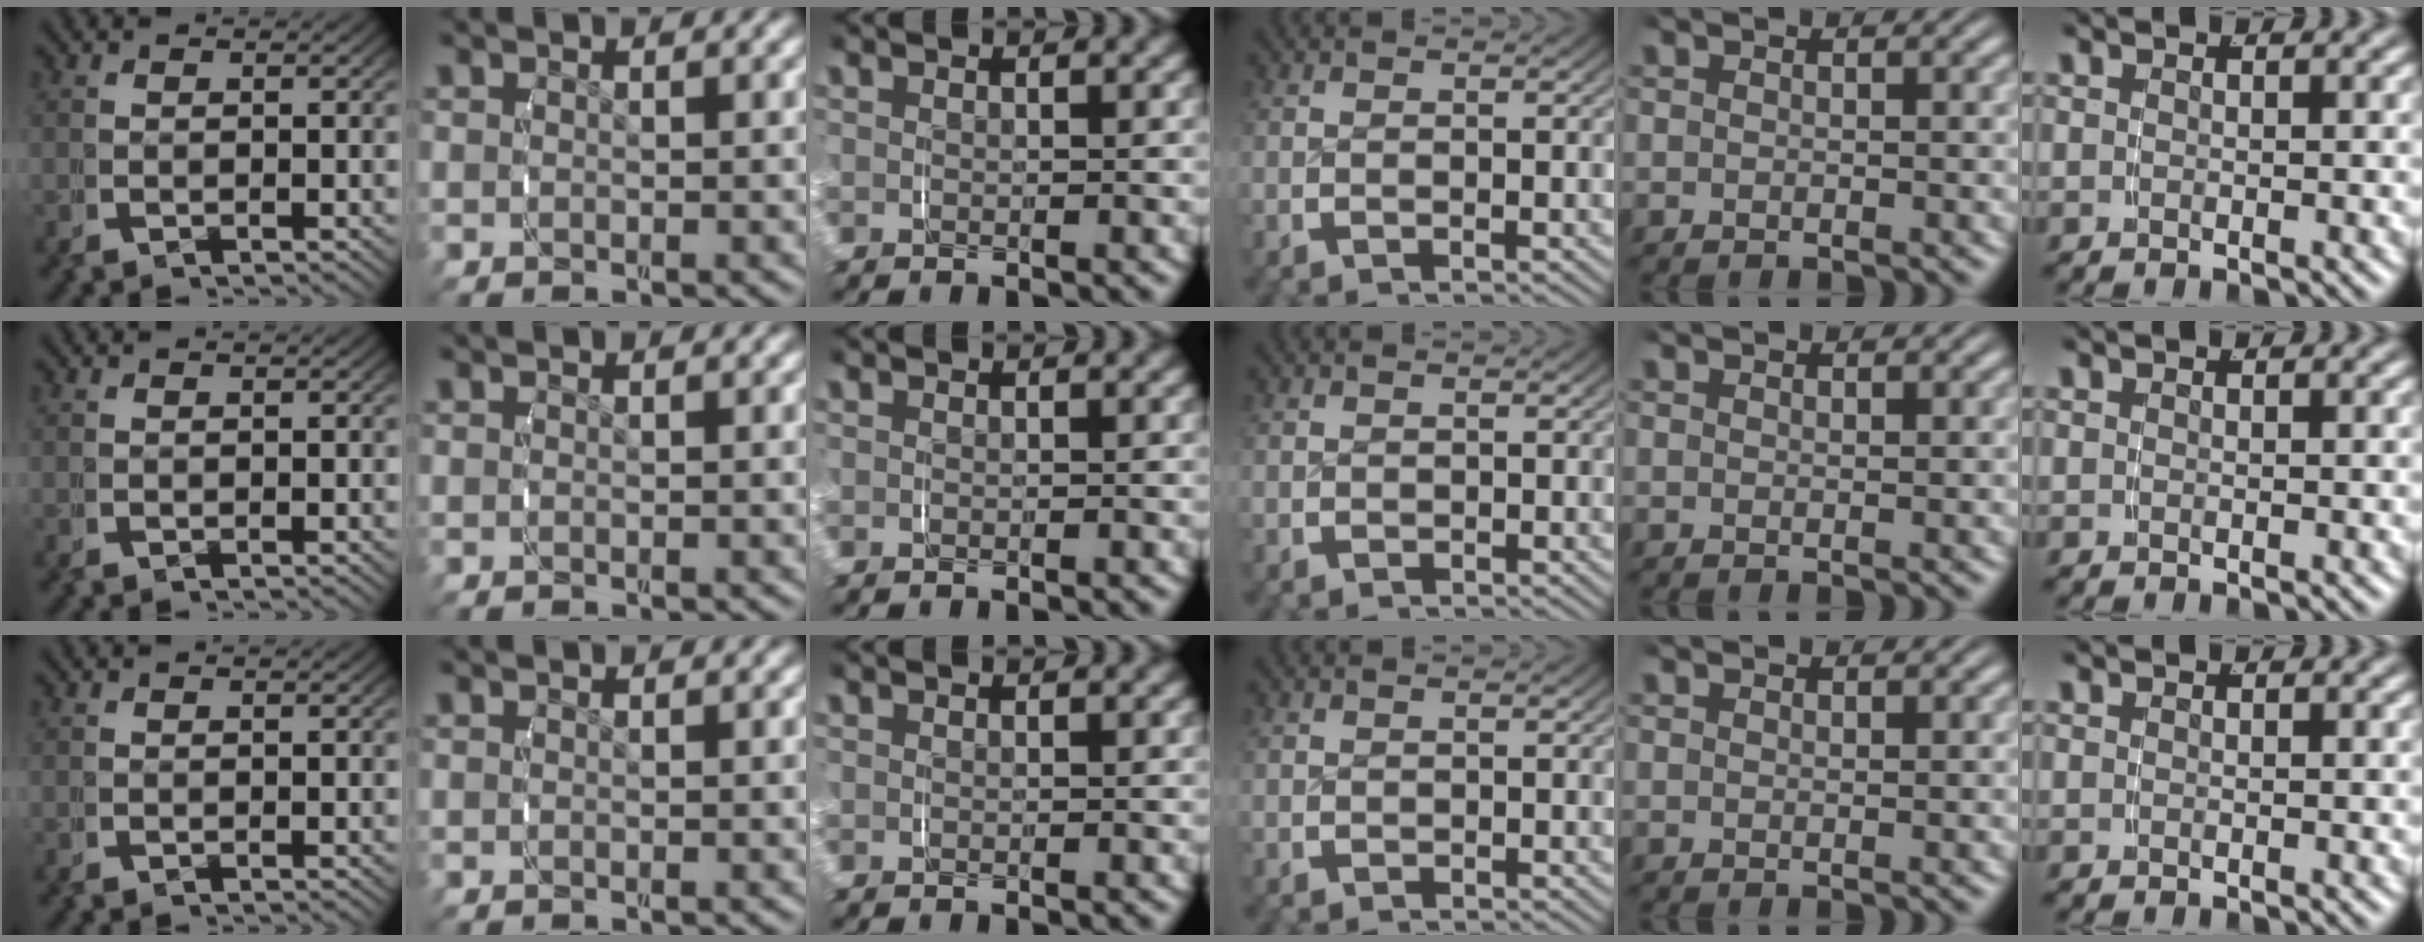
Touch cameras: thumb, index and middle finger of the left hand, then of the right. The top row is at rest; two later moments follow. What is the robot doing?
{"motion": "grasp_and_lifting", "object": "fork"}